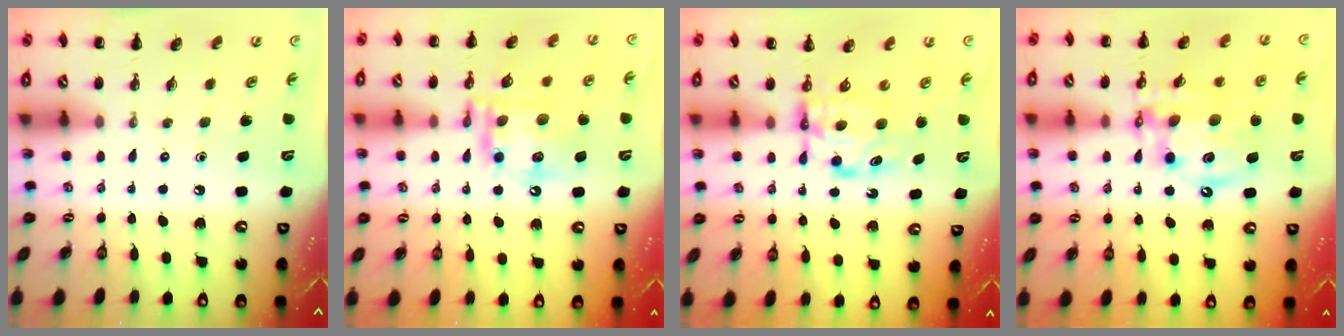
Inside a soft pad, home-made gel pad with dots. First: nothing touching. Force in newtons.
{"total": 15.2, "press": 14.9, "slide": 2.6}
{"total": 6.4, "press": 6.4, "slide": 0.3}
{"total": 14.2, "press": 13.7, "slide": 3.8}